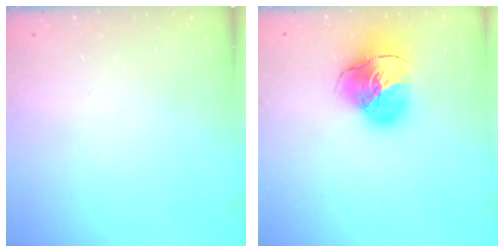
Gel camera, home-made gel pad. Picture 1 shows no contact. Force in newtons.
{"total": 16.4, "press": 16.3, "slide": 1.7}